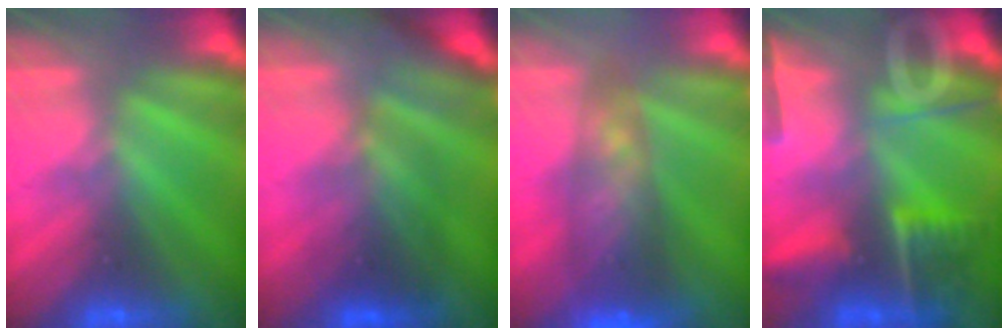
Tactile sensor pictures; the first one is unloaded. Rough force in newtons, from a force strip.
{"total": 2.3}
{"total": 9.4}
{"total": 8.9}